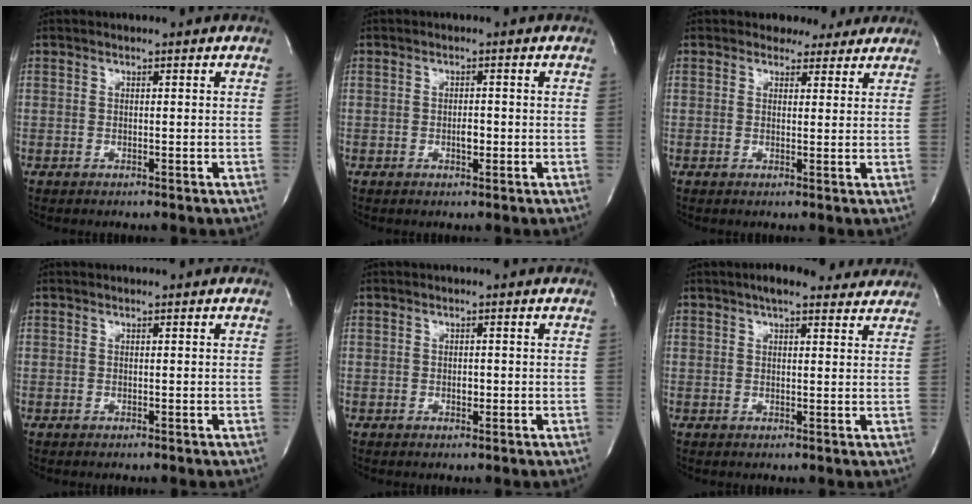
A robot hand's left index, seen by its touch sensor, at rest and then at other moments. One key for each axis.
{"total": 1.5, "fx": -0.5, "fy": 0.7, "fz": 1.2, "tx": -0.021, "ty": -0.001, "tz": -0.006}
{"total": 3.8, "fx": 3.3, "fy": 1.9, "fz": 0.1, "tx": 0.002, "ty": 0.003, "tz": 0.033}
{"total": 0.0}
{"total": 0.9, "fx": -0.2, "fy": 0.5, "fz": 0.6, "tx": -0.008, "ty": -0.001, "tz": -0.003}
{"total": 10.0, "fx": 8.5, "fy": 2.6, "fz": 4.4, "tx": -0.052, "ty": 0.022, "tz": 0.100}